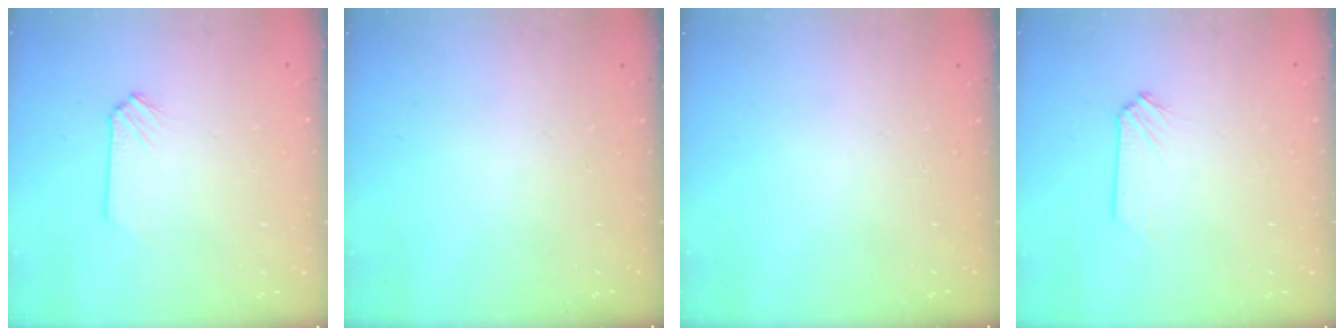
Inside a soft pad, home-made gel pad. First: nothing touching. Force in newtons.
{"total": 0.0}
{"total": 0.0}
{"total": 0.0}